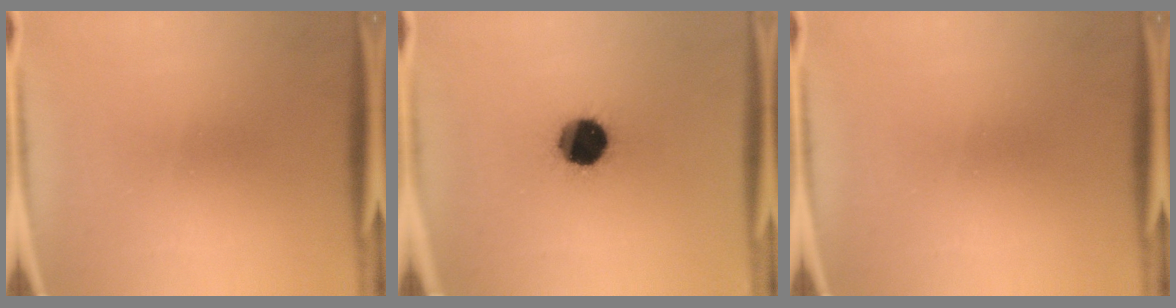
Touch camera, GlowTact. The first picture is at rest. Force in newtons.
{"total": 14.6}
{"total": 0.0}